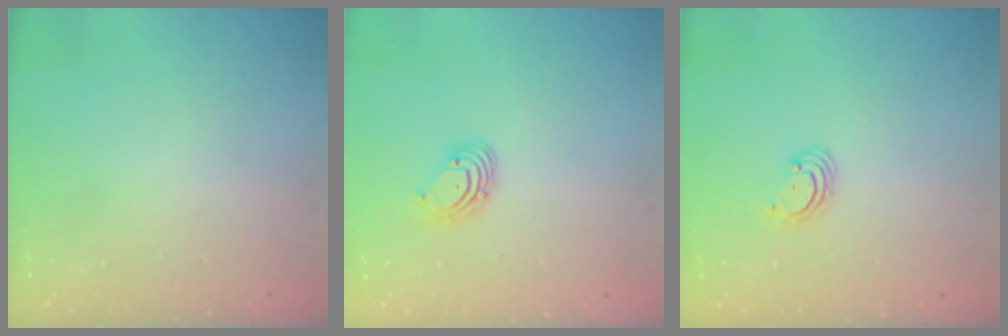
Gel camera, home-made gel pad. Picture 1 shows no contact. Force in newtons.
{"total": 3.7, "press": 3.7, "slide": 0.4}
{"total": 2.6, "press": 2.6, "slide": 0.3}